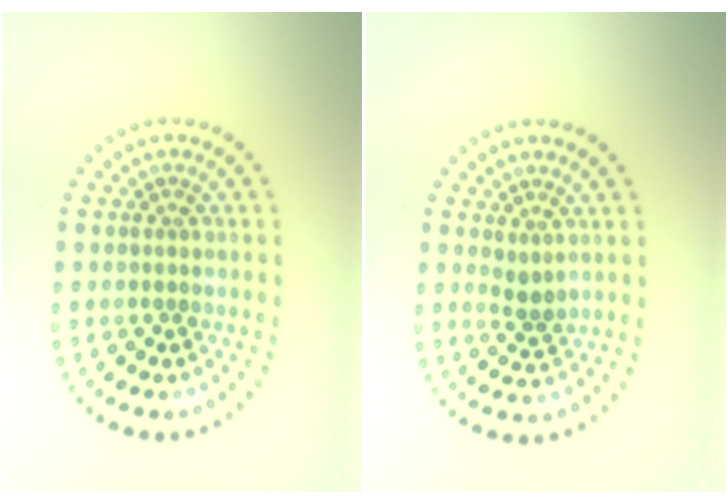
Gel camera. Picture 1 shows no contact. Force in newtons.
{"total": 1.2, "press": 1.0, "slide": 0.8}